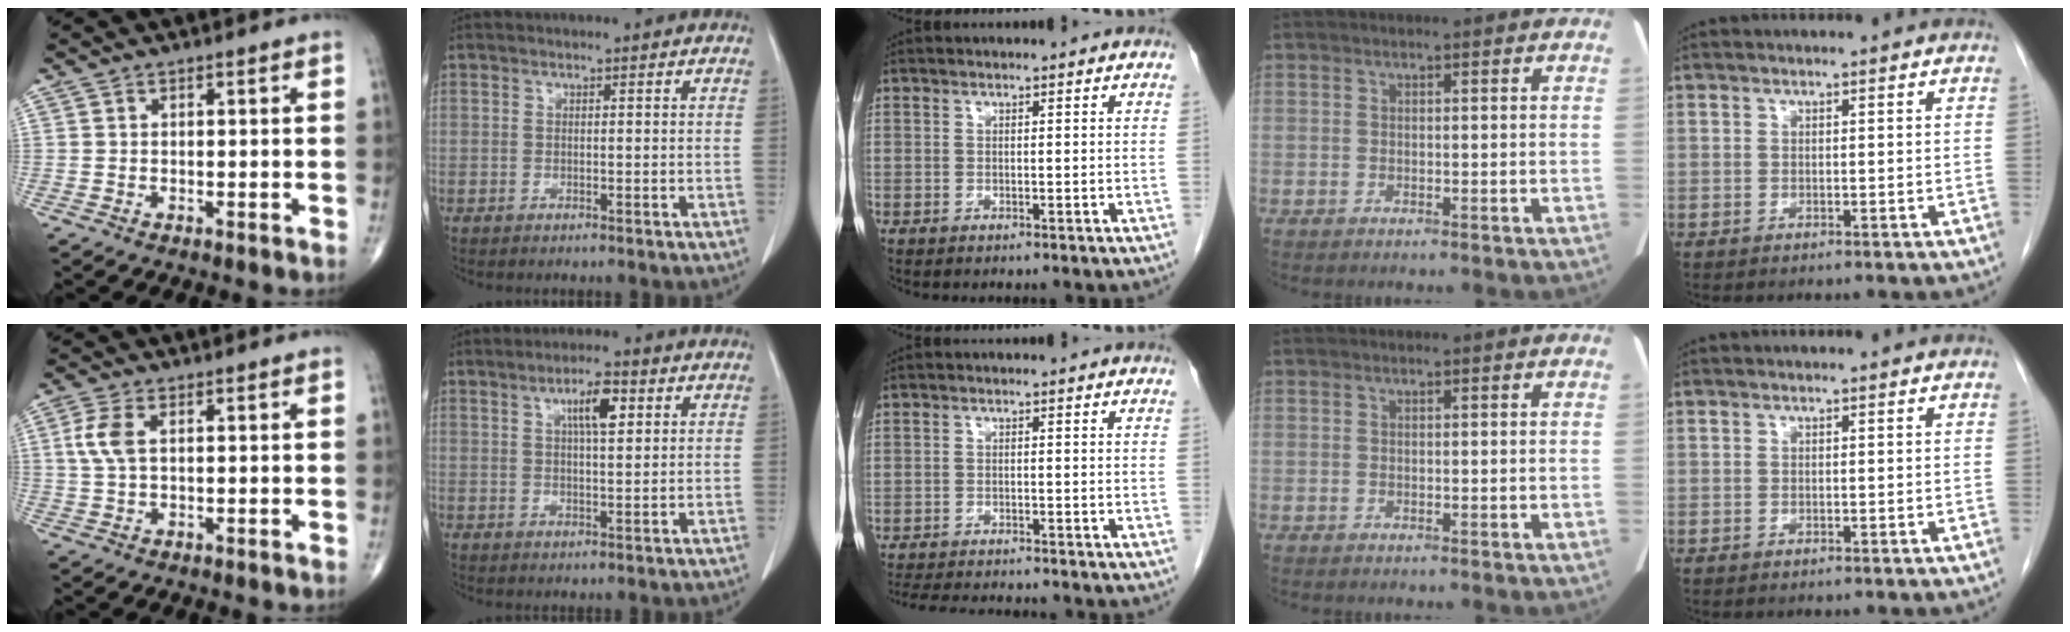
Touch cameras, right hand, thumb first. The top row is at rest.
{"thumb": {"total": 4.8, "force": [1.1, 2.5, 4.0], "torque": [-0.104, 0.010, 0.021]}, "index": {"total": 5.1, "force": [2.0, 1.1, 4.6], "torque": [-0.081, 0.004, 0.034]}, "middle": {"total": 9.1, "force": [-8.4, 1.1, 3.2], "torque": [-0.050, -0.009, -0.124]}}